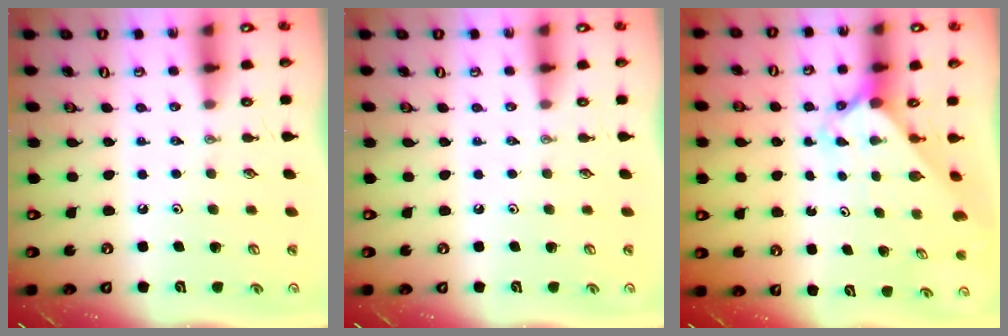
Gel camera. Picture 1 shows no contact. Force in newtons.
{"total": 0.0}
{"total": 2.5, "press": 2.5, "slide": 0.3}